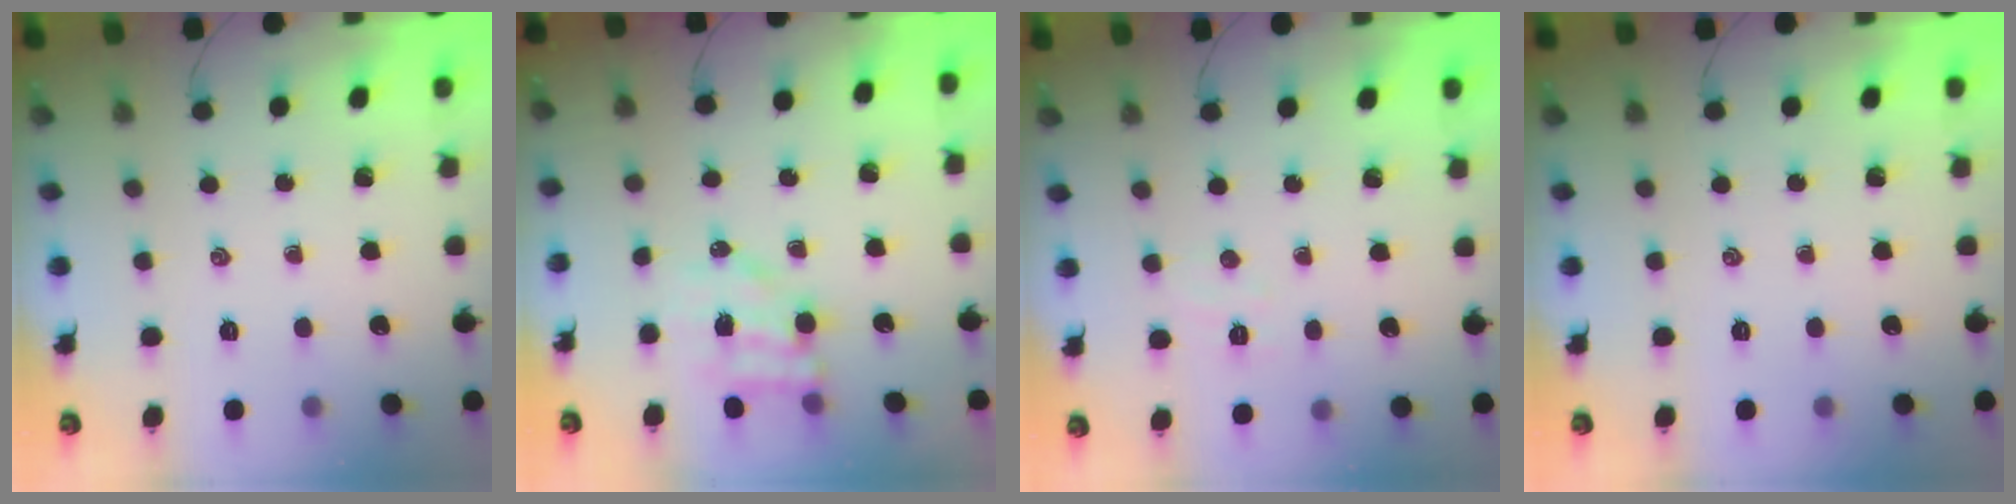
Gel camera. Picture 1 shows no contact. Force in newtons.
{"total": 5.5, "press": 5.5, "slide": 0.6}
{"total": 3.8, "press": 3.7, "slide": 1.0}
{"total": 0.0}